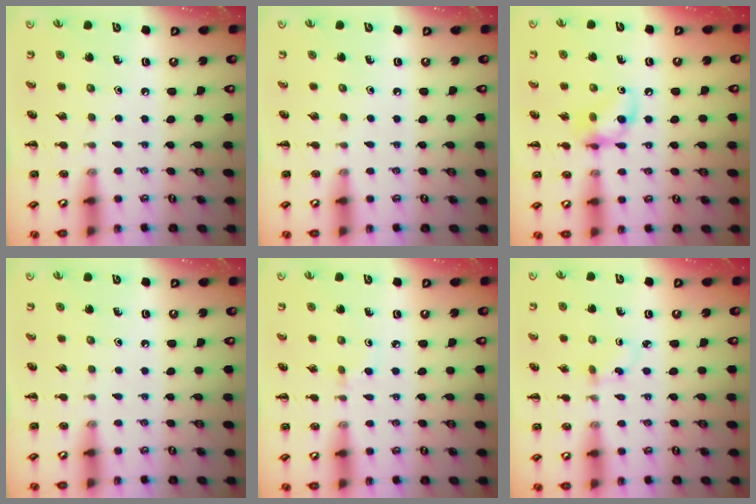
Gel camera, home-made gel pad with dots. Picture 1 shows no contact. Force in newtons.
{"total": 0.0}
{"total": 10.4, "press": 10.3, "slide": 1.7}
{"total": 0.0}
{"total": 2.0, "press": 1.8, "slide": 0.8}
{"total": 1.9, "press": 1.6, "slide": 0.9}